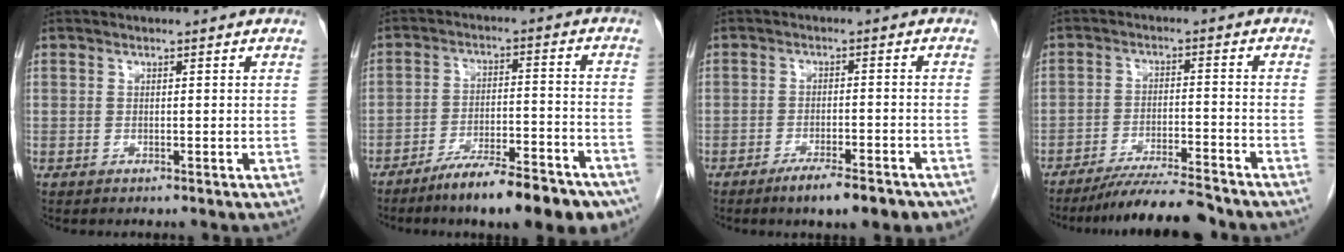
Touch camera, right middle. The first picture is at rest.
{"total": 14.4, "force": [-10.9, 2.9, 8.9], "torque": [-0.106, 0.010, -0.167]}
{"total": 7.6, "force": [-5.6, 1.6, 4.8], "torque": [-0.056, -0.006, -0.078]}
{"total": 9.6, "force": [-8.8, 0.1, 4.0], "torque": [-0.053, -0.014, -0.143]}